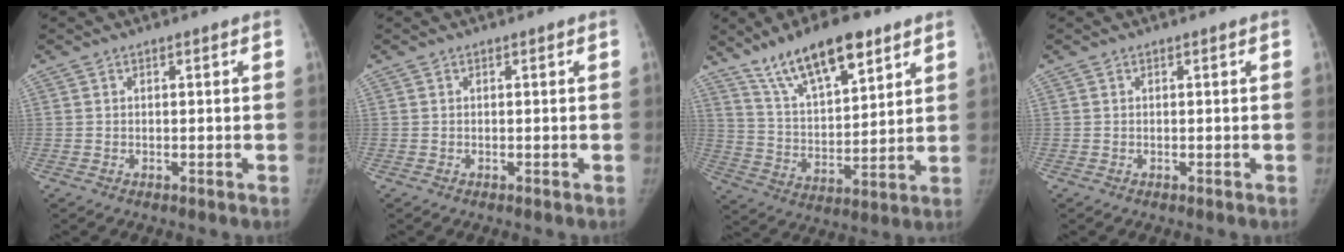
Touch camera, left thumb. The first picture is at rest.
{"total": 0.0}
{"total": 16.6, "force": [11.0, 6.0, 10.8], "torque": [-0.156, -0.048, 0.200]}
{"total": 0.0}